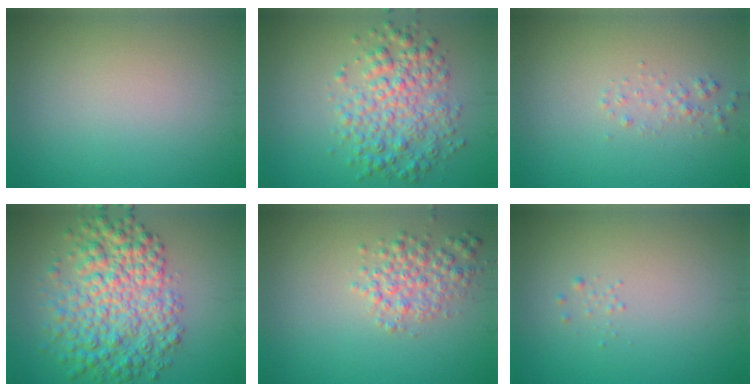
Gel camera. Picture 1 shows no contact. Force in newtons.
{"total": 4.9, "press": 4.9, "slide": 0.0}
{"total": 1.0, "press": 1.0, "slide": 0.1}
{"total": 7.8, "press": 7.8, "slide": 0.0}
{"total": 2.8, "press": 2.8, "slide": 0.1}
{"total": 0.7, "press": 0.7, "slide": 0.1}